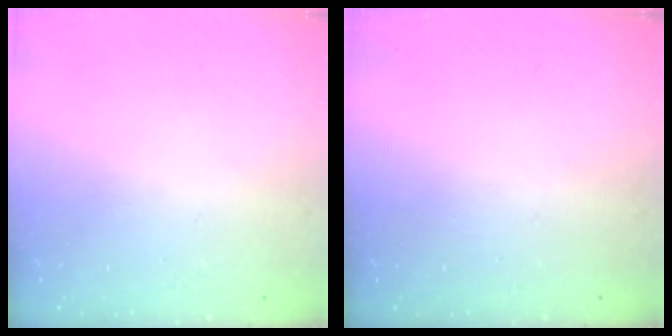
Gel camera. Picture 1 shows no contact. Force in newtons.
{"total": 0.0}